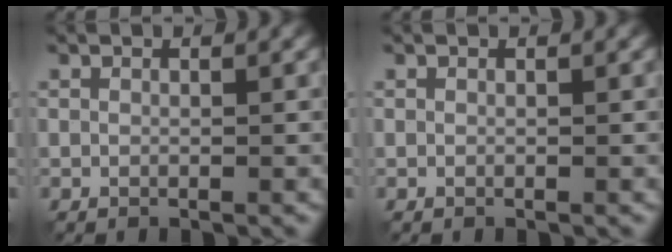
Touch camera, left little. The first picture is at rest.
{"total": 0.0}